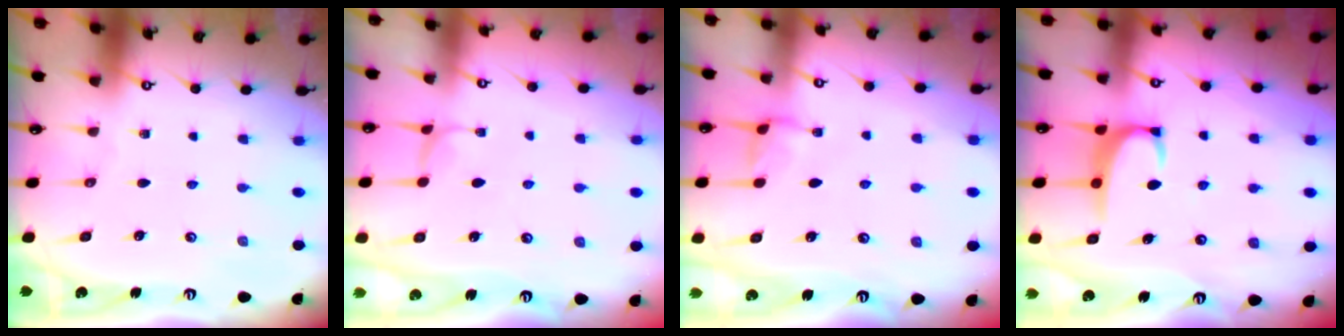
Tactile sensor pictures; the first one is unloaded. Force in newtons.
{"total": 2.4, "press": 2.4, "slide": 0.4}
{"total": 3.1, "press": 3.1, "slide": 0.3}
{"total": 2.4, "press": 2.3, "slide": 0.6}